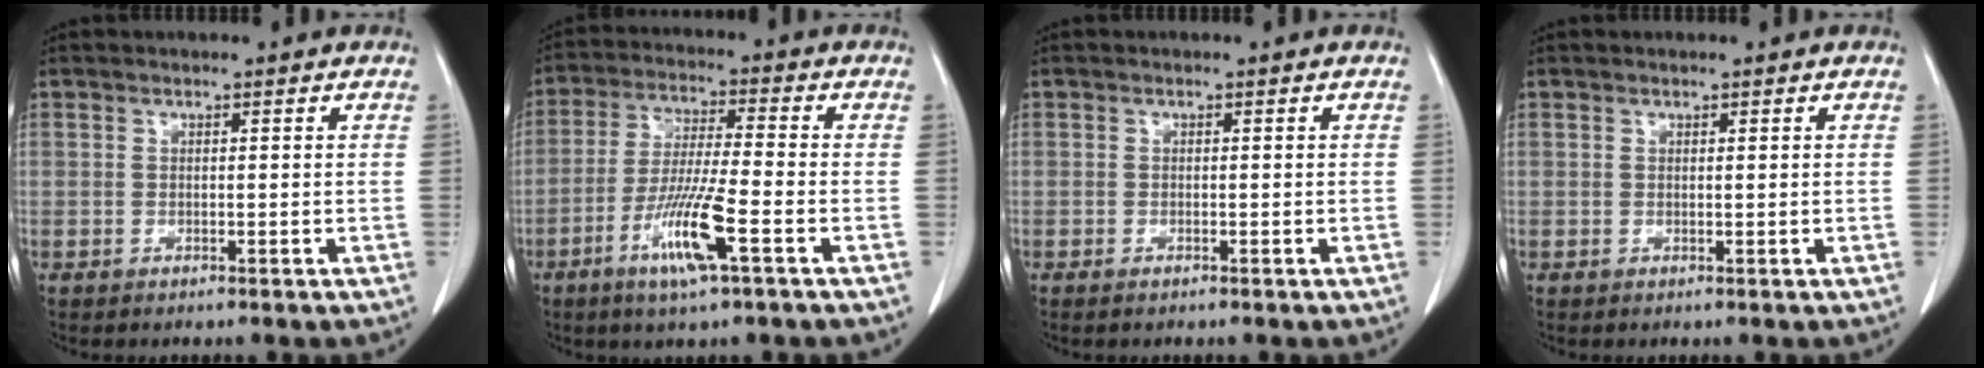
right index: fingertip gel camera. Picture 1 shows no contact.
{"total": 10.1, "force": [-4.5, 0.2, 9.1], "torque": [-0.175, -0.015, -0.087]}
{"total": 0.7, "force": [-0.6, 0.1, 0.4], "torque": [-0.013, -0.001, -0.008]}
{"total": 0.0}